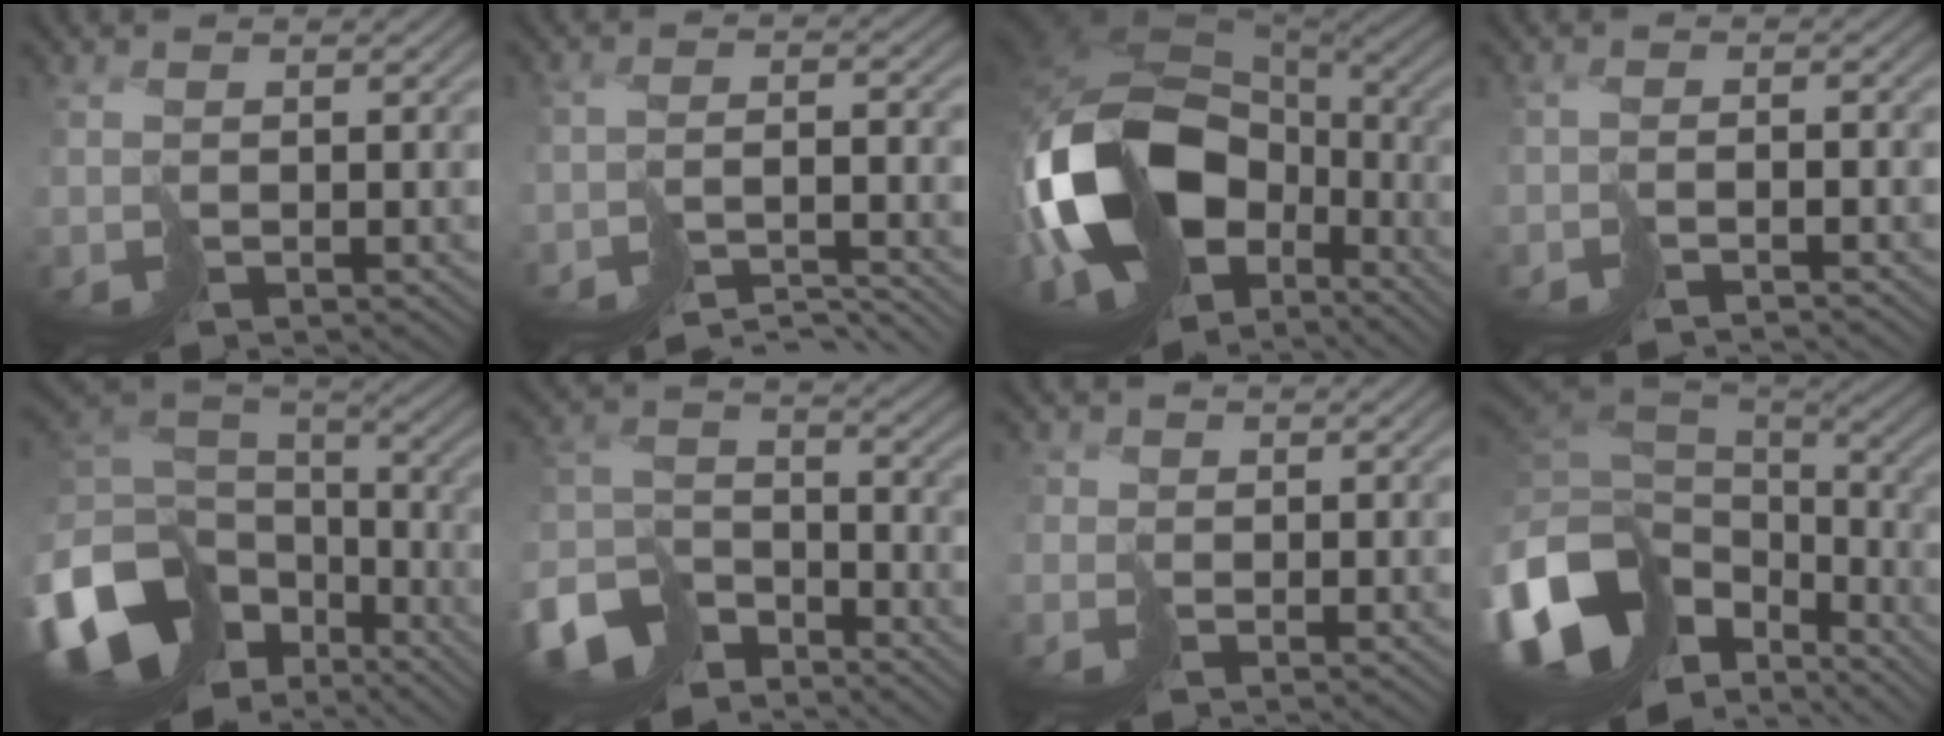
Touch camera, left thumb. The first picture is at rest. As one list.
[{"total": 7.5, "force": [-7.2, 1.4, 1.5], "torque": [-0.008, 0.003, -0.101]}, {"total": 19.5, "force": [-4.1, 12.8, 14.1], "torque": [-0.331, -0.049, -0.037]}, {"total": 2.0, "force": [-1.9, -0.2, 0.3], "torque": [0.003, 0.003, -0.035]}, {"total": 17.2, "force": [-6.4, 11.9, 10.7], "torque": [-0.306, -0.052, -0.086]}, {"total": 11.1, "force": [-8.7, 5.8, 3.8], "torque": [-0.101, -0.016, -0.158]}, {"total": 1.4, "force": [0.1, 1.2, -0.6], "torque": [0.015, 0.003, -0.006]}, {"total": 15.4, "force": [-4.6, 10.0, 10.7], "torque": [-0.292, -0.034, -0.057]}]